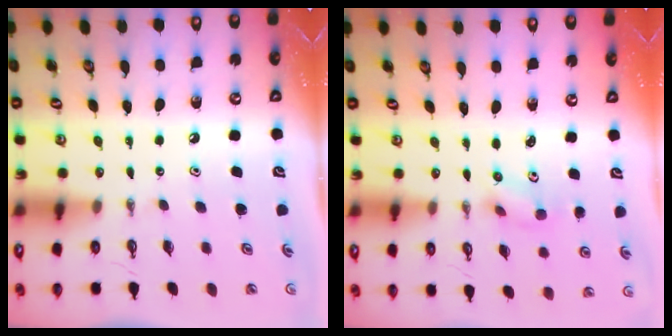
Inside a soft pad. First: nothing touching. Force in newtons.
{"total": 2.5, "press": 2.2, "slide": 1.2}